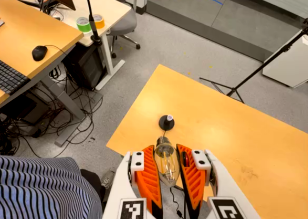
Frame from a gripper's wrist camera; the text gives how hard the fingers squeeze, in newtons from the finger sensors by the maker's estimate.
{"total": 22.5, "left": 25.1, "right": 19.9}